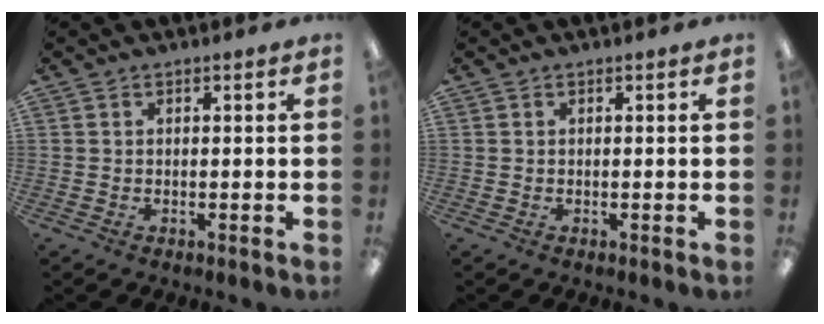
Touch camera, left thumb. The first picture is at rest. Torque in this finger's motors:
{"motor_torque": [0.00, 0.00, -0.05, 0.02, 0.00]}